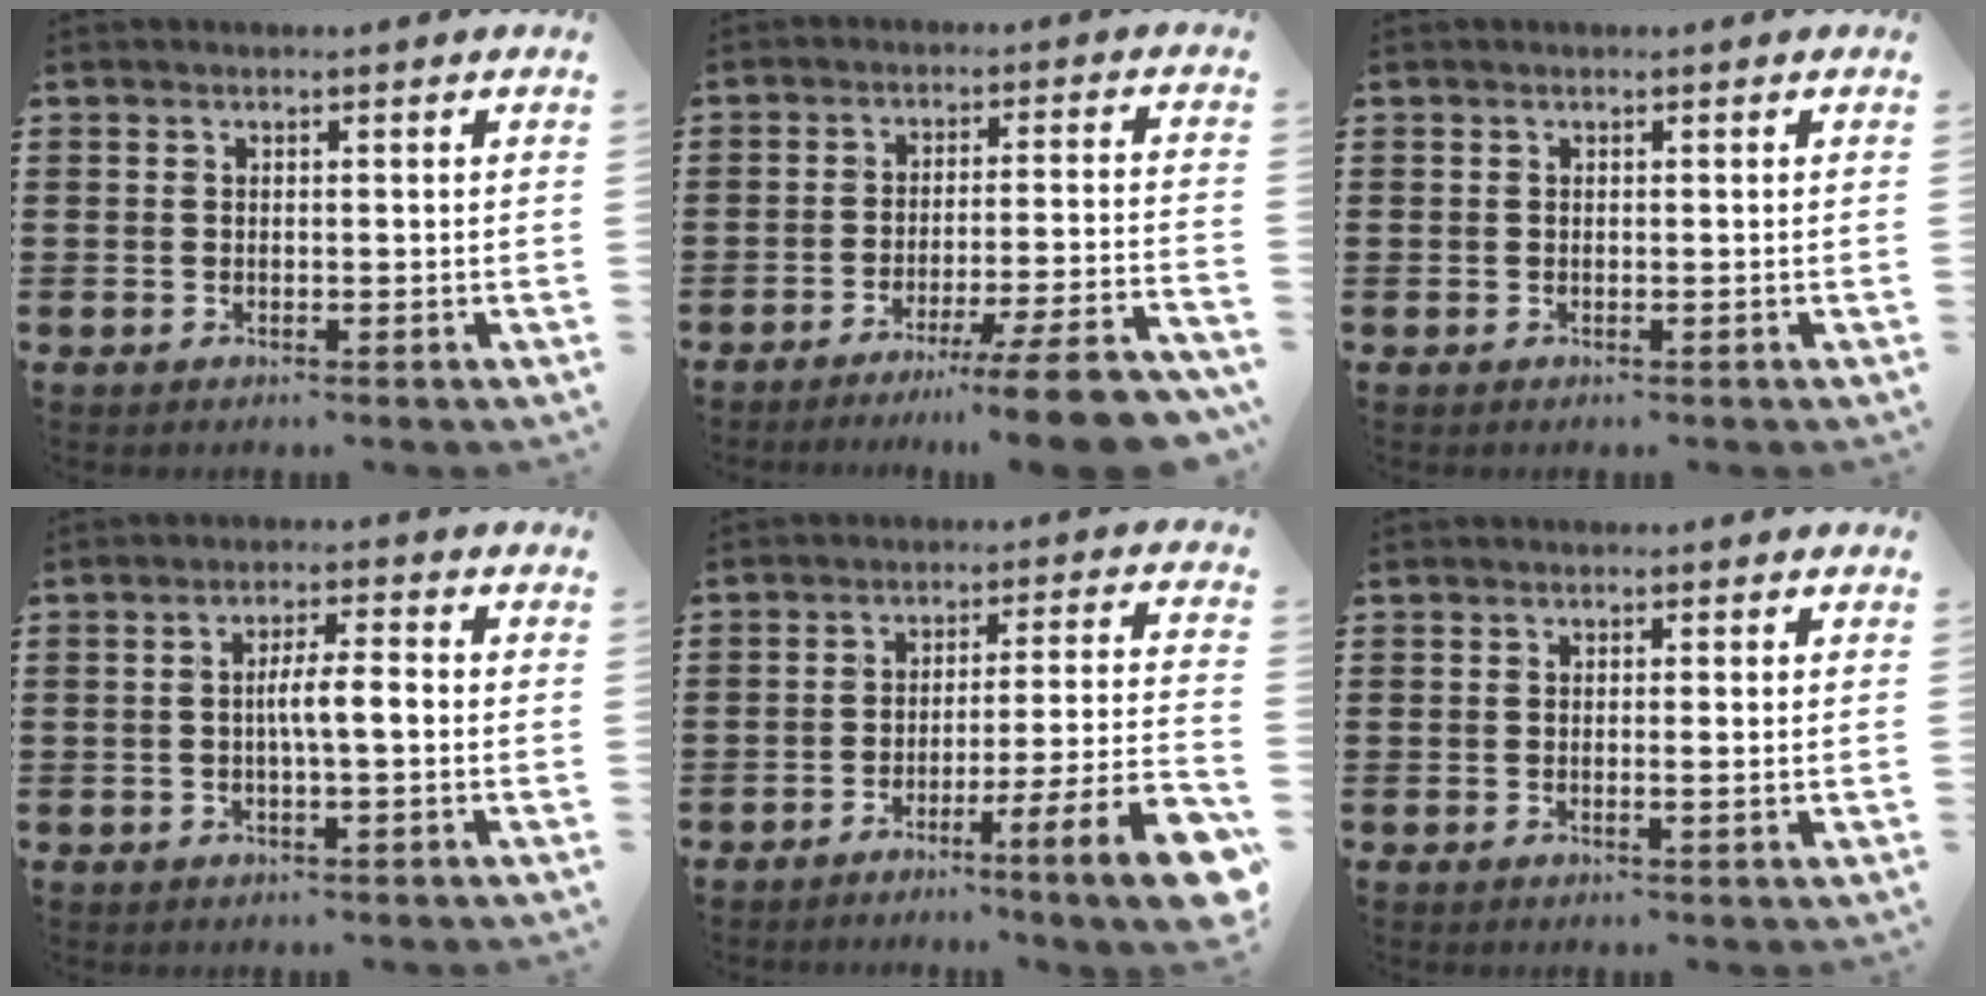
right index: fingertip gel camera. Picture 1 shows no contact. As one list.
[{"total": 9.2, "force": [-7.4, -0.7, 5.5], "torque": [-0.077, 0.000, -0.139]}, {"total": 0.0}, {"total": 4.0, "force": [-0.5, 0.5, 4.0], "torque": [-0.070, 0.002, -0.012]}, {"total": 9.7, "force": [-6.2, 0.2, 7.4], "torque": [-0.115, 0.000, -0.118]}, {"total": 0.9, "force": [-0.1, -0.1, 0.9], "torque": [-0.015, -0.005, -0.002]}]